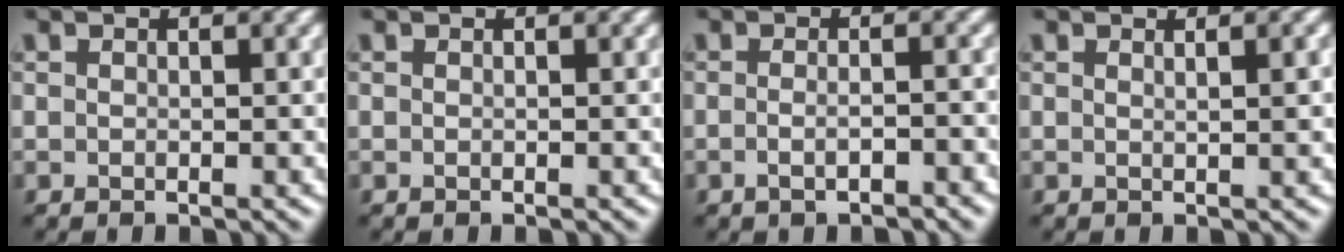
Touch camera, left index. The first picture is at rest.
{"total": 0.0}
{"total": 2.1, "force": [-0.9, 0.6, 1.8], "torque": [-0.025, 0.000, -0.016]}
{"total": 1.4, "force": [0.5, 0.4, 1.3], "torque": [-0.015, 0.001, 0.000]}